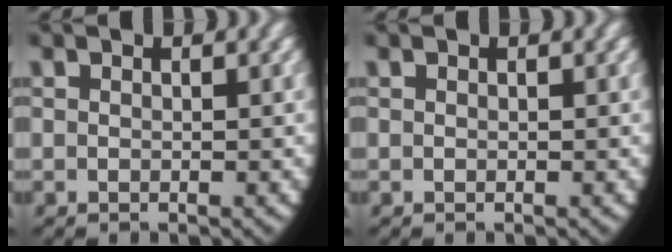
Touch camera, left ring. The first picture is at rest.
{"total": 0.0}